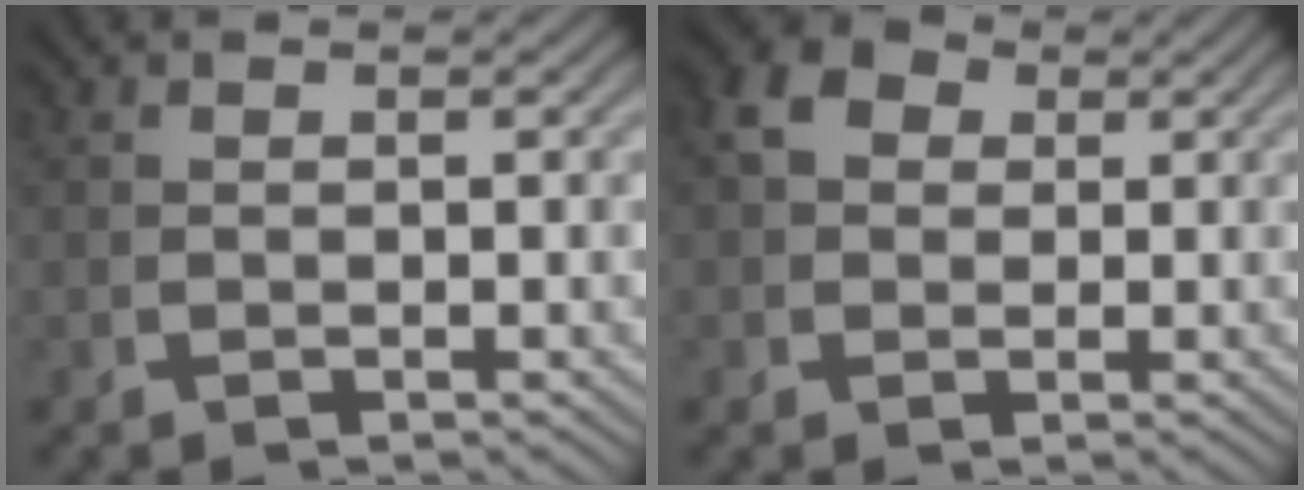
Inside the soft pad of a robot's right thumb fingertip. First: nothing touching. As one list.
[{"total": 5.4, "force": [1.8, 4.3, 2.7], "torque": [-0.056, -0.001, 0.024]}]